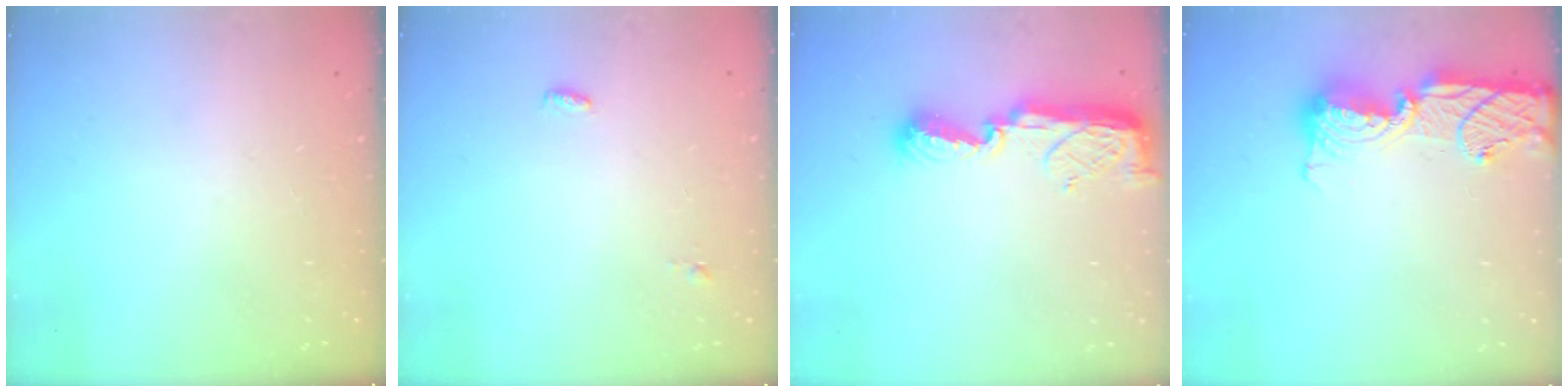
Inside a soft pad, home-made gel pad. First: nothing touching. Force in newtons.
{"total": 3.8, "press": 2.7, "slide": 2.6}
{"total": 9.1, "press": 9.0, "slide": 1.0}
{"total": 16.2, "press": 16.2, "slide": 1.1}